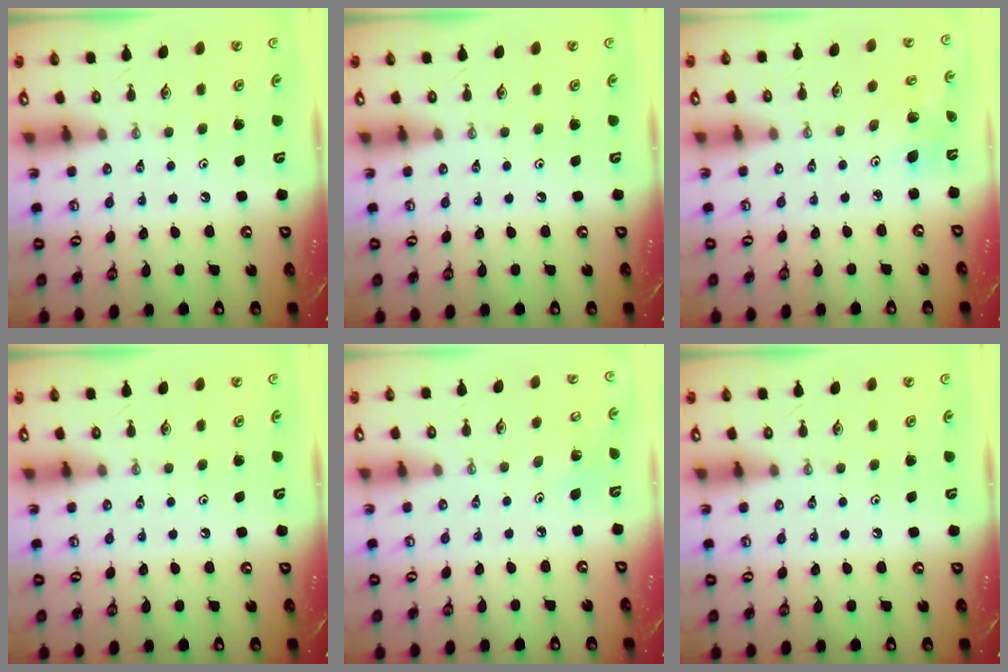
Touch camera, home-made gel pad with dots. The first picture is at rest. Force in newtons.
{"total": 0.0}
{"total": 4.5, "press": 4.2, "slide": 1.5}
{"total": 0.0}
{"total": 2.8, "press": 2.7, "slide": 0.7}
{"total": 0.0}